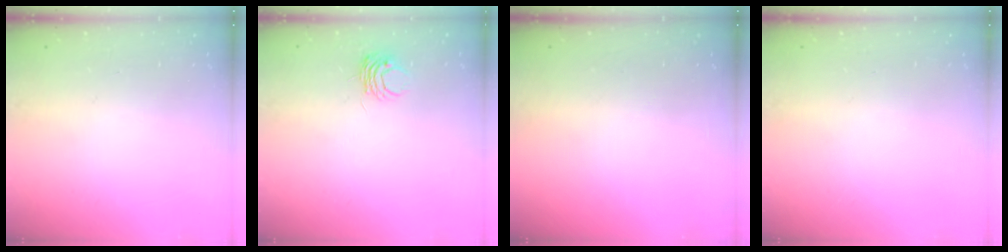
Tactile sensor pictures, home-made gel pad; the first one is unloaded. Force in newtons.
{"total": 4.7, "press": 4.7, "slide": 0.1}
{"total": 0.0}
{"total": 0.0}